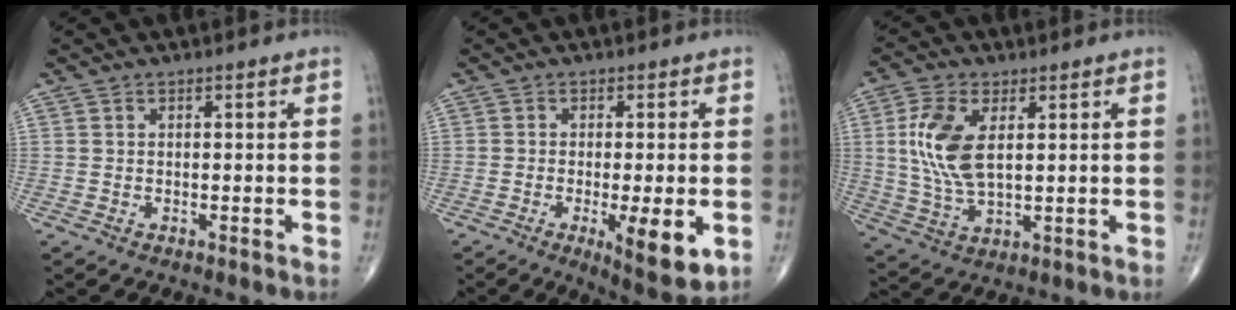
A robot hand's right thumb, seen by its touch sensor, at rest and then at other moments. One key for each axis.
{"total": 9.0, "fx": -2.5, "fy": 2.3, "fz": 8.3, "tx": -0.118, "ty": -0.020, "tz": -0.034}
{"total": 11.0, "fx": 2.4, "fy": 5.4, "fz": 9.2, "tx": -0.198, "ty": -0.008, "tz": 0.052}